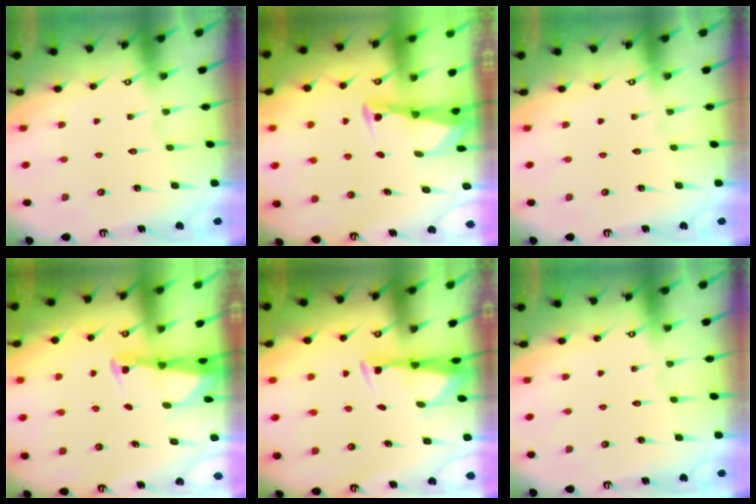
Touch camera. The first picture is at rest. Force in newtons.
{"total": 3.0, "press": 3.0, "slide": 0.5}
{"total": 0.0}
{"total": 2.5, "press": 2.5, "slide": 0.2}
{"total": 2.9, "press": 2.7, "slide": 0.8}
{"total": 0.0}